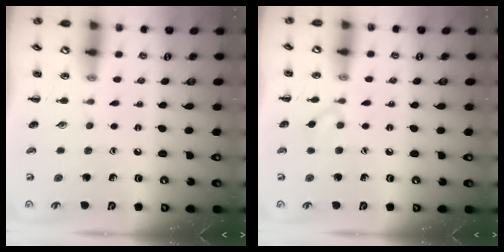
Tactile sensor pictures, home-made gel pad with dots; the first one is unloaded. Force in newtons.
{"total": 5.0, "press": 4.6, "slide": 1.9}